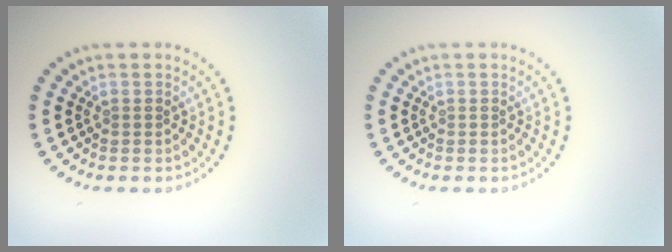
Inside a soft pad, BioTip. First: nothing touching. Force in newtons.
{"total": 0.0}